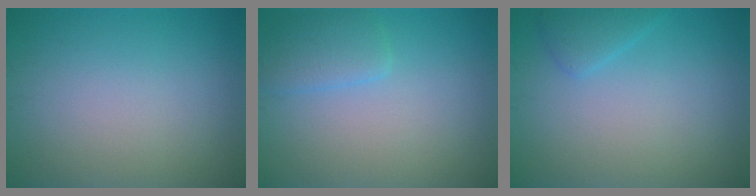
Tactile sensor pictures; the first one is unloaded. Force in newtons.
{"total": 2.4, "press": 2.3, "slide": 0.2}
{"total": 1.6, "press": 1.6, "slide": 0.1}